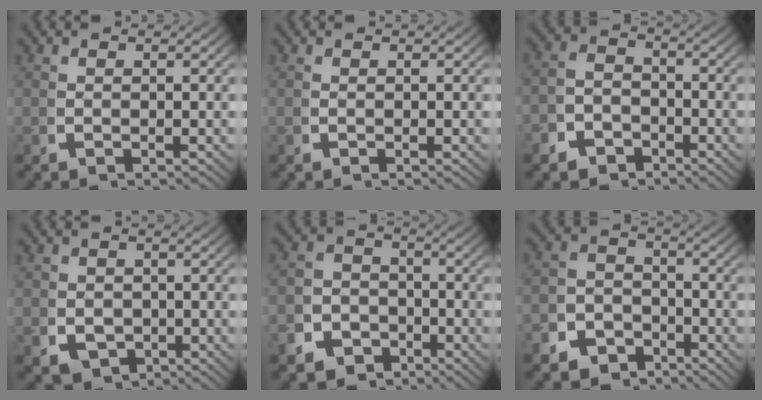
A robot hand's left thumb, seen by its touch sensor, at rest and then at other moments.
{"total": 0.0}
{"total": 3.7, "force": [-2.6, 2.5, 0.9], "torque": [-0.010, -0.015, -0.044]}
{"total": 4.4, "force": [-1.6, 3.6, 2.0], "torque": [-0.033, -0.027, -0.016]}
{"total": 9.2, "force": [-4.7, 7.4, 2.5], "torque": [-0.025, -0.035, -0.080]}
{"total": 8.2, "force": [-4.9, 6.2, 2.2], "torque": [-0.015, -0.036, -0.082]}